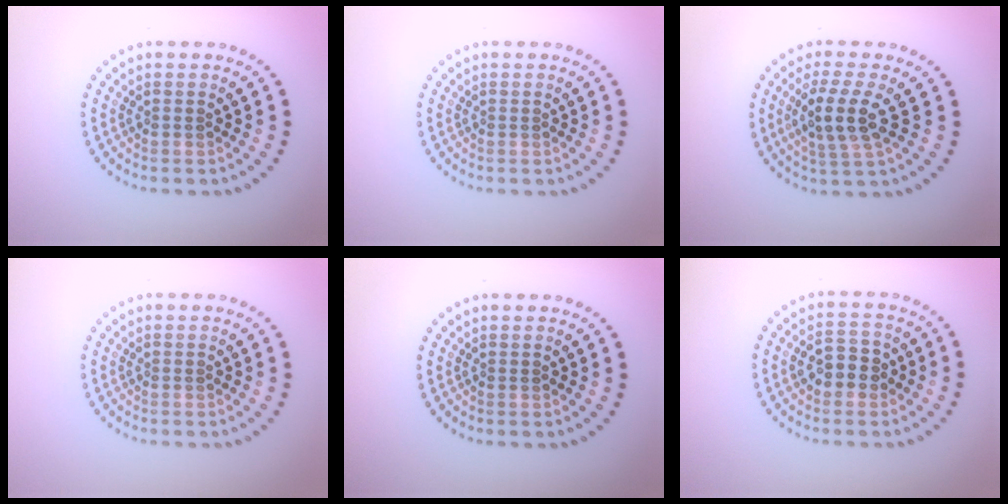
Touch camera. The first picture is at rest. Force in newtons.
{"total": 0.0}
{"total": 3.7, "press": 3.4, "slide": 1.5}
{"total": 0.0}
{"total": 0.0}
{"total": 2.9, "press": 2.9, "slide": 0.4}